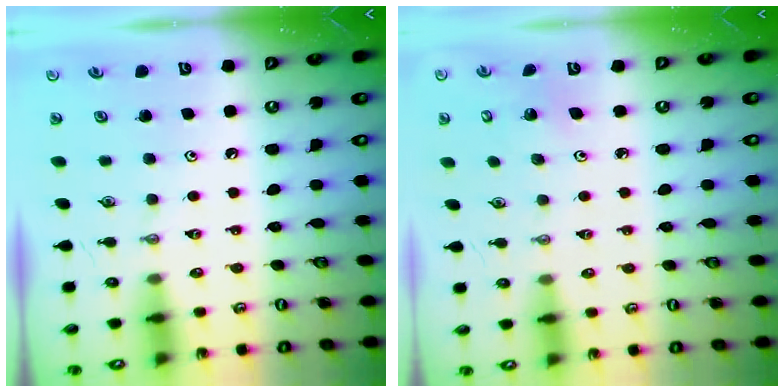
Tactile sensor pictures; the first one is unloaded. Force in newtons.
{"total": 1.7, "press": 1.7, "slide": 0.1}